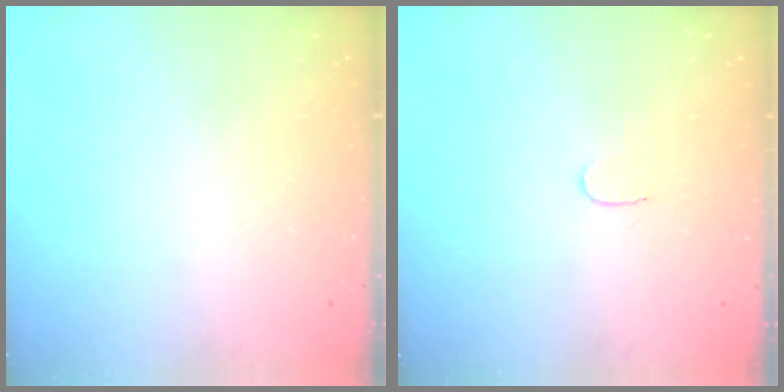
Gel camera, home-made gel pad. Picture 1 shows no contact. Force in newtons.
{"total": 3.2, "press": 3.2, "slide": 0.3}